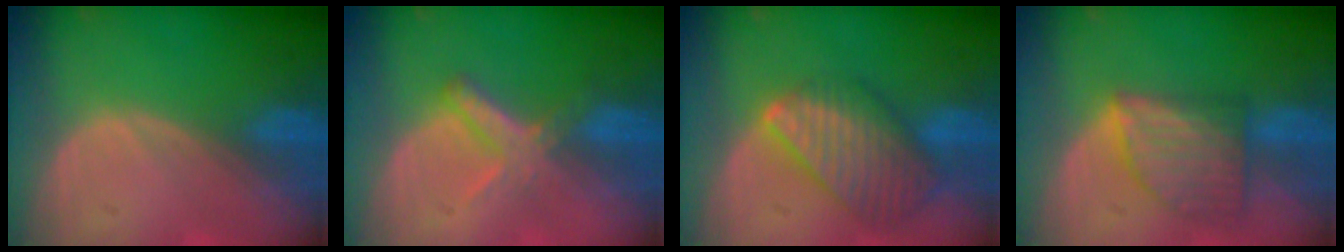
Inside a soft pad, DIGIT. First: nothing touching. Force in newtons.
{"total": 5.5, "press": 5.0, "slide": 2.4}
{"total": 9.5, "press": 8.3, "slide": 4.6}
{"total": 7.7, "press": 7.0, "slide": 3.1}